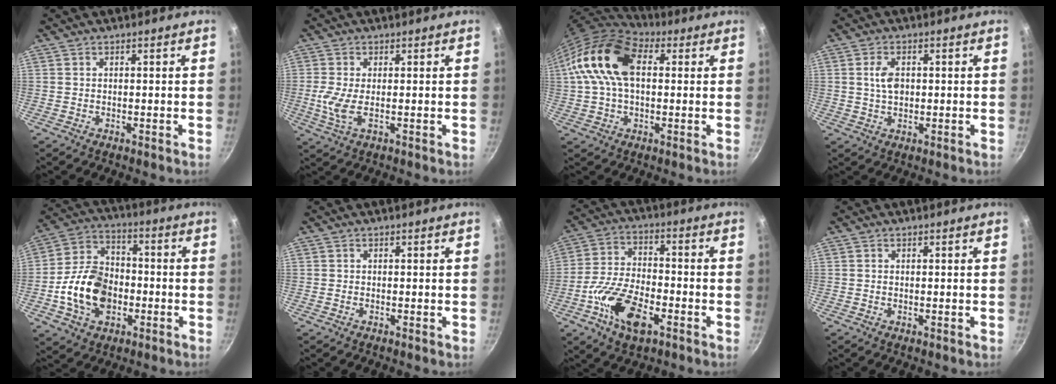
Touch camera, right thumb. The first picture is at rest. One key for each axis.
{"total": 4.5, "fx": -0.2, "fy": 1.5, "fz": 4.3, "tx": -0.099, "ty": -0.005, "tz": -0.004}
{"total": 16.0, "fx": 2.8, "fy": 10.1, "fz": 12.1, "tx": -0.217, "ty": 0.023, "tz": 0.031}
{"total": 4.2, "fx": 0.5, "fy": 2.6, "fz": 3.2, "tx": -0.052, "ty": 0.003, "tz": 0.008}
{"total": 15.4, "fx": -3.4, "fy": 11.1, "fz": 10.2, "tx": -0.160, "ty": 0.032, "tz": -0.068}
{"total": 0.0}
{"total": 13.5, "fx": -5.5, "fy": 6.6, "fz": 10.3, "tx": -0.191, "ty": 0.029, "tz": -0.110}
{"total": 0.0}